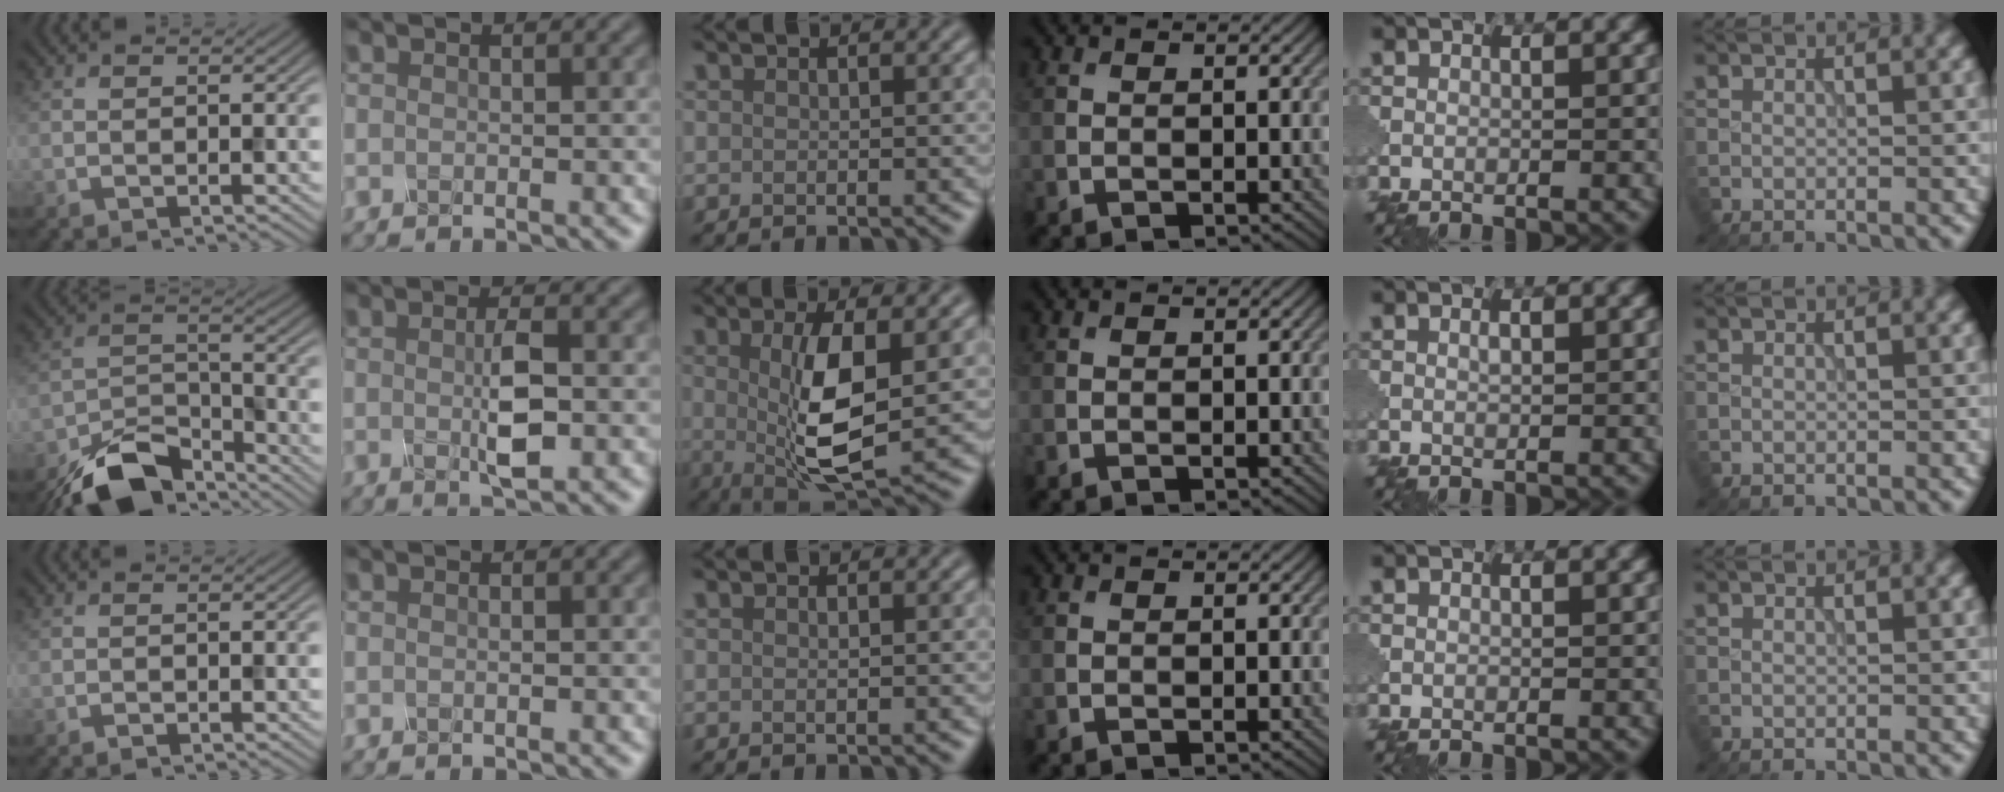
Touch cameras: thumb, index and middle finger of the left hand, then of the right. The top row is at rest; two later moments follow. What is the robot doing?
{"motion": "press", "object": "mechanical pencil"}